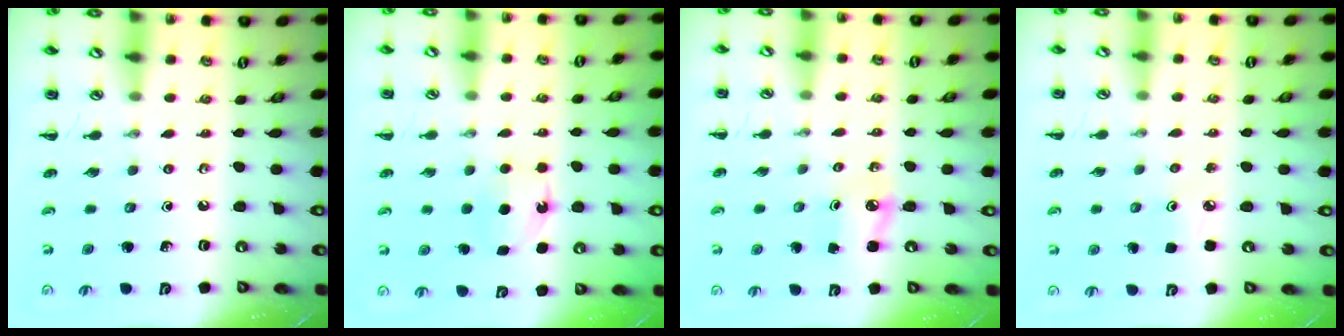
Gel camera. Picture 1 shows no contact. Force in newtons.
{"total": 5.7, "press": 5.4, "slide": 1.7}
{"total": 3.8, "press": 3.7, "slide": 0.8}
{"total": 4.0, "press": 3.8, "slide": 1.3}